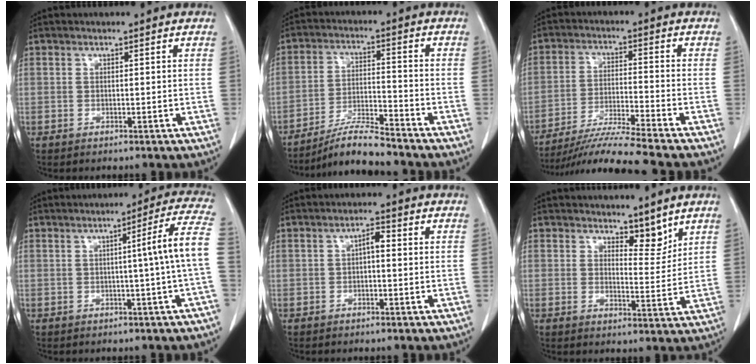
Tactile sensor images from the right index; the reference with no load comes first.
{"total": 8.0, "force": [-7.4, -0.2, 3.1], "torque": [-0.061, -0.011, -0.131]}
{"total": 11.7, "force": [-10.4, -2.6, 4.7], "torque": [-0.074, -0.023, -0.179]}
{"total": 8.1, "force": [-0.6, -1.9, 7.8], "torque": [-0.097, 0.013, -0.007]}
{"total": 2.3, "force": [0.0, 0.8, 2.1], "torque": [-0.035, 0.007, -0.001]}
{"total": 4.0, "force": [3.4, 1.5, 1.5], "torque": [-0.015, -0.009, 0.056]}